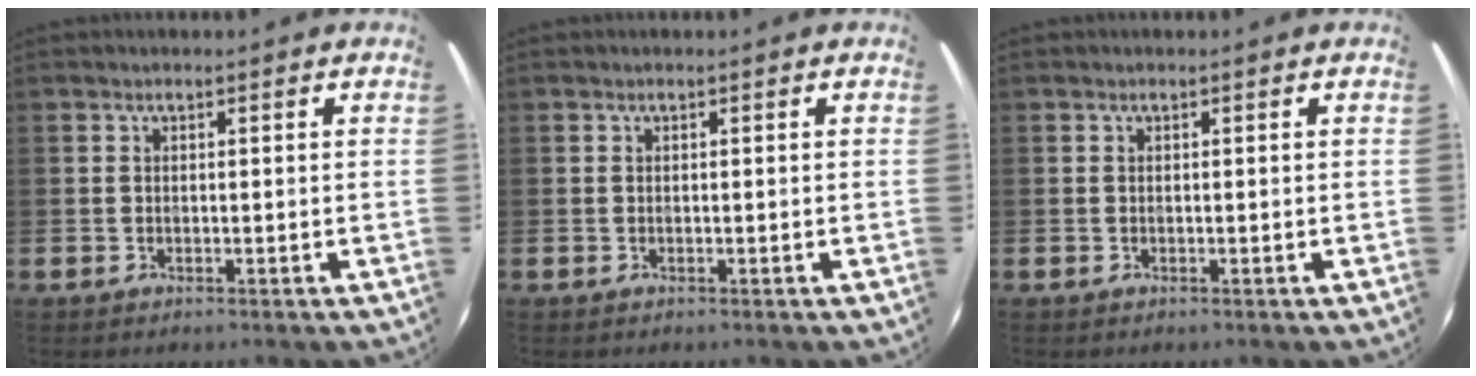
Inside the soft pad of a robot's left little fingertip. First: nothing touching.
{"total": 0.0}
{"total": 0.0}